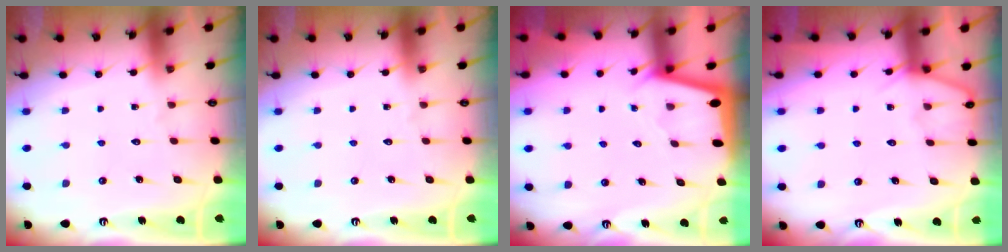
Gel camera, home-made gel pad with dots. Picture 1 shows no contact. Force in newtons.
{"total": 0.0}
{"total": 1.9, "press": 1.9, "slide": 0.1}
{"total": 5.9, "press": 5.9, "slide": 0.6}